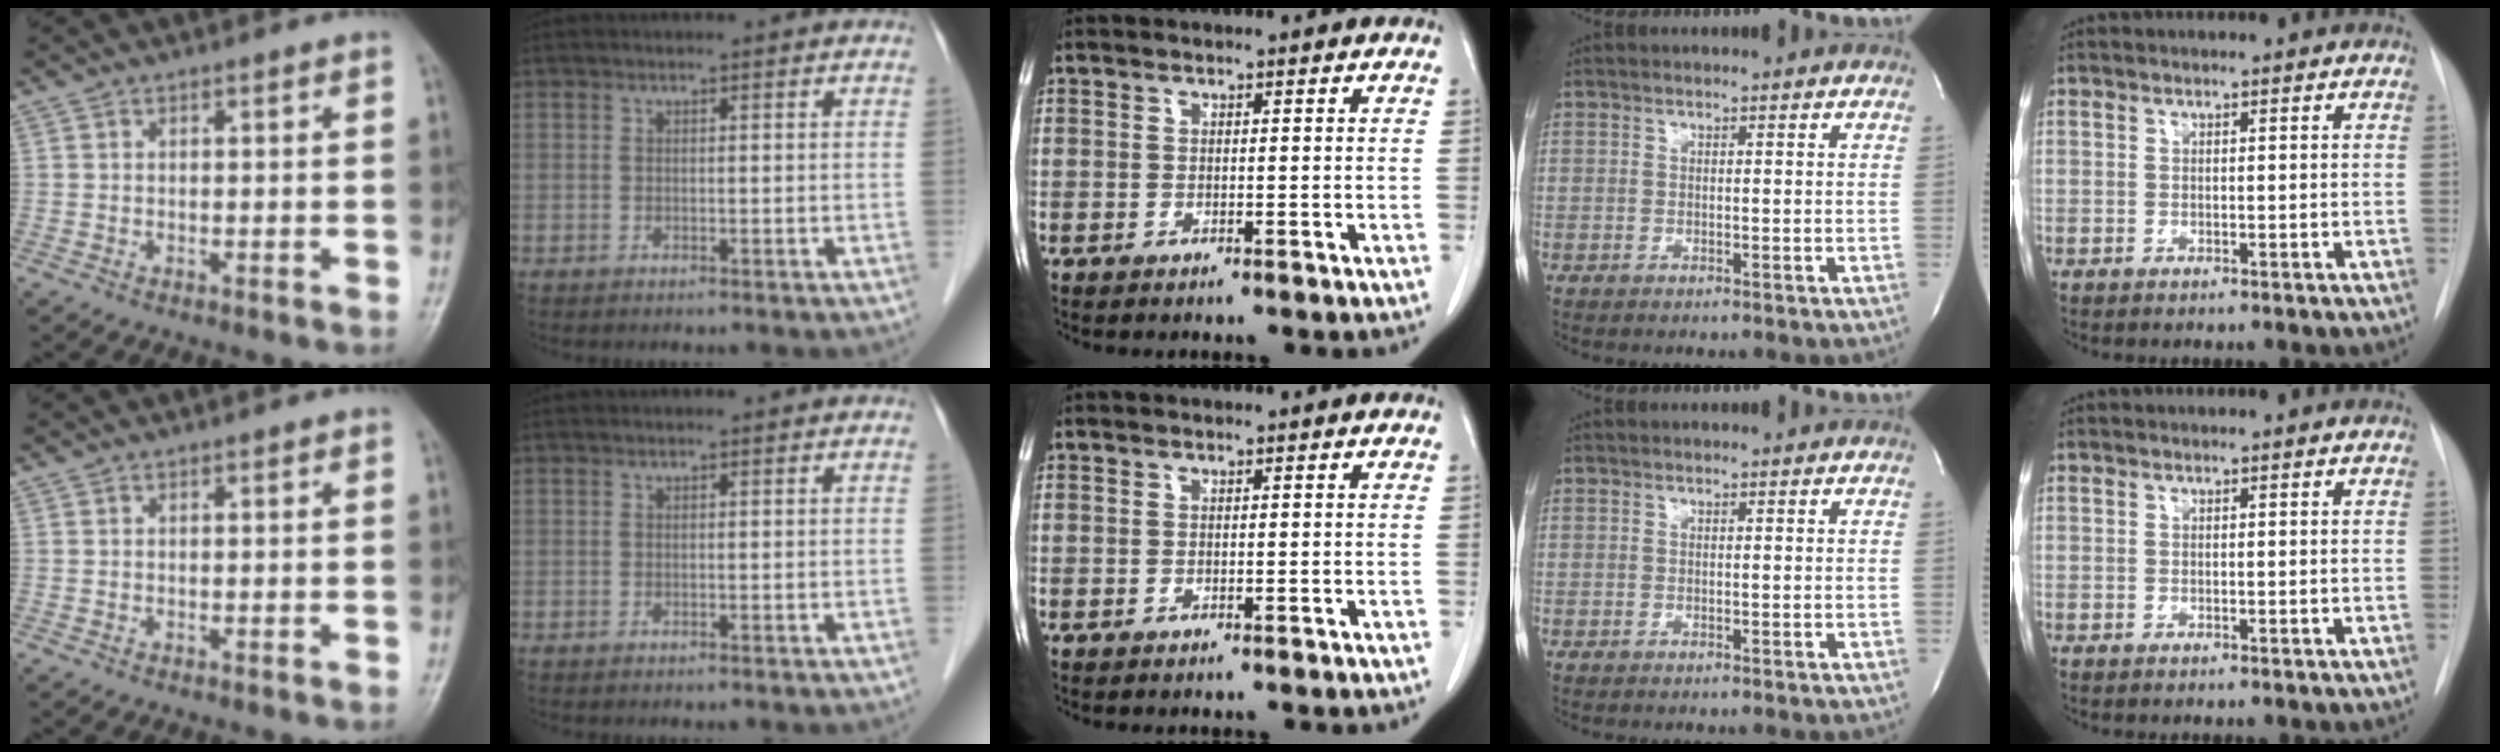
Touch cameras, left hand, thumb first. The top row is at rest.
{}